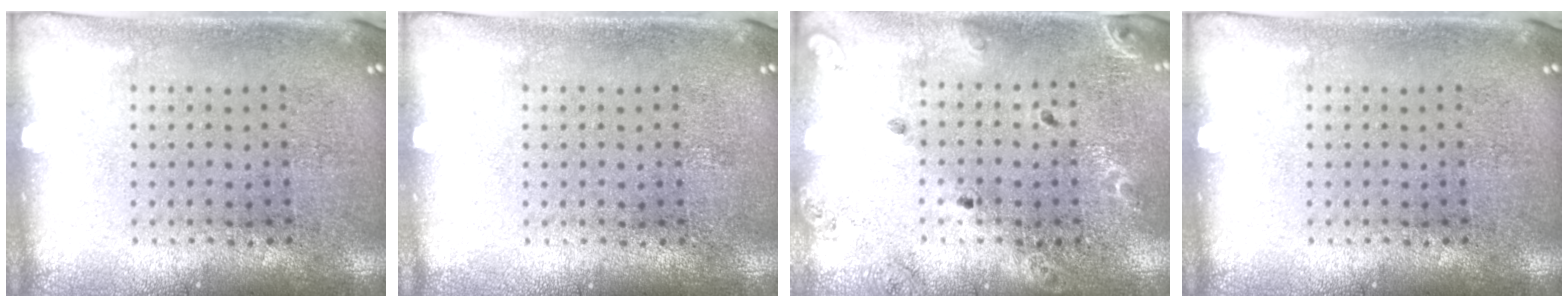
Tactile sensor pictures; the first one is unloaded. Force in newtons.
{"total": 0.0}
{"total": 1.4, "press": 1.4, "slide": 0.1}
{"total": 0.0}